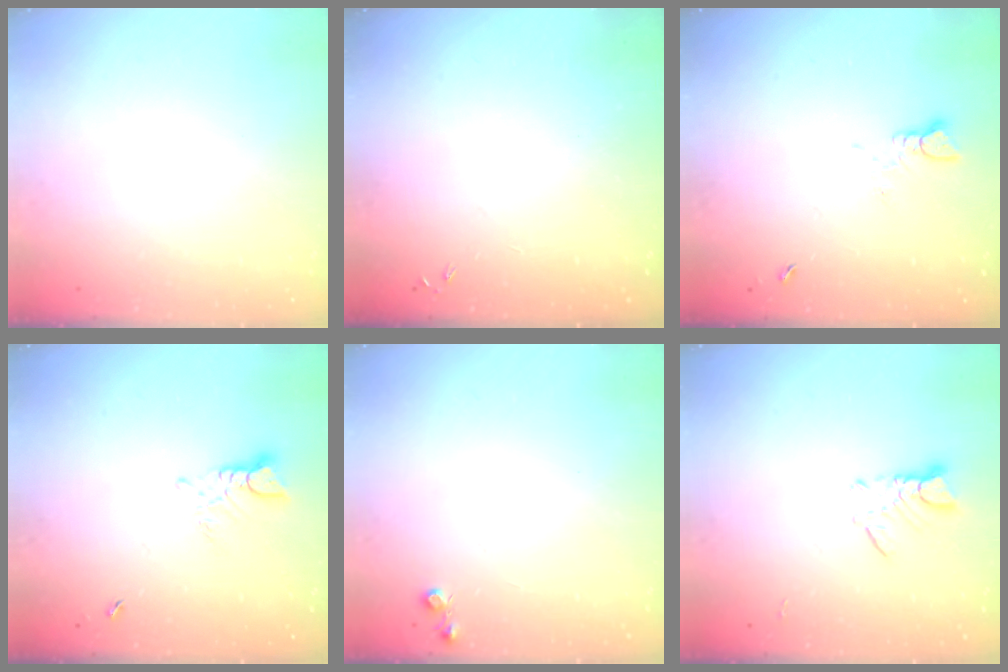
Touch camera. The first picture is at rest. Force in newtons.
{"total": 0.0}
{"total": 1.0, "press": 1.0, "slide": 0.1}
{"total": 3.0, "press": 3.0, "slide": 0.2}
{"total": 3.9, "press": 3.9, "slide": 0.6}
{"total": 4.9, "press": 4.9, "slide": 0.4}